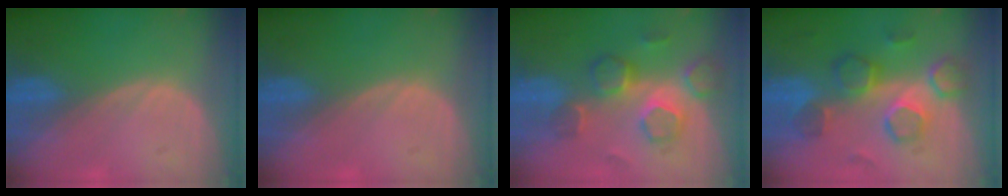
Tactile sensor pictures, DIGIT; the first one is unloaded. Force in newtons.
{"total": 0.6, "press": 0.0, "slide": 0.6}
{"total": 9.0, "press": 7.8, "slide": 4.4}
{"total": 8.7, "press": 8.4, "slide": 2.3}